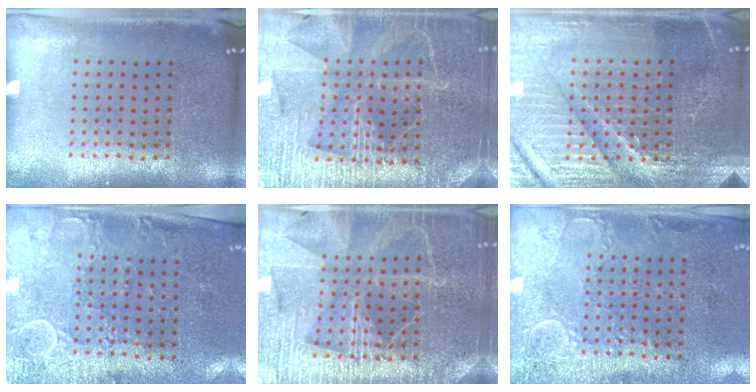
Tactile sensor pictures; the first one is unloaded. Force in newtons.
{"total": 4.2, "press": 4.0, "slide": 1.4}
{"total": 4.8, "press": 4.6, "slide": 1.5}
{"total": 2.9, "press": 2.4, "slide": 1.7}
{"total": 4.4, "press": 4.1, "slide": 1.6}
{"total": 2.9, "press": 2.3, "slide": 1.8}